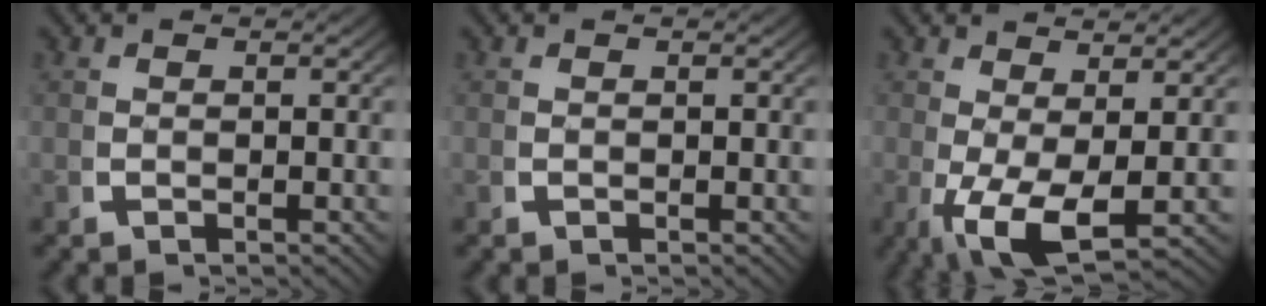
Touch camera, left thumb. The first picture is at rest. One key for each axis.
{"total": 0.0}
{"total": 6.0, "fx": -1.4, "fy": 2.4, "fz": 5.3, "tx": -0.106, "ty": -0.027, "tz": -0.003}